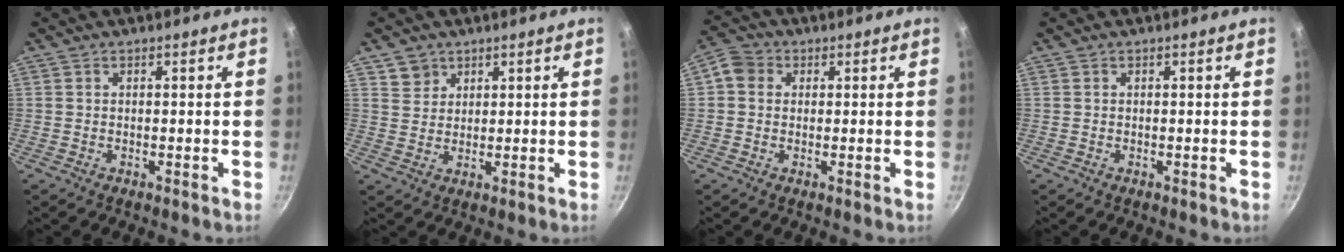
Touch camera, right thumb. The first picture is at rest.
{"total": 3.8, "force": [2.3, 3.0, 0.6], "torque": [0.012, 0.001, 0.043]}
{"total": 4.5, "force": [0.6, 3.9, 2.0], "torque": [-0.021, 0.006, -0.004]}
{"total": 0.0}